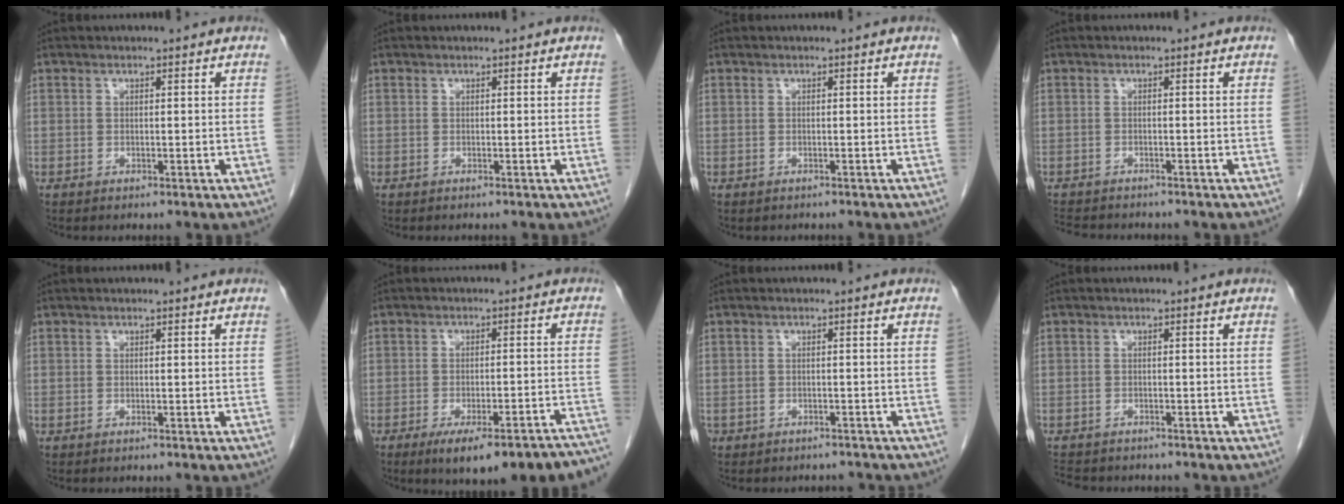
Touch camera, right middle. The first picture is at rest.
{"total": 0.0}
{"total": 0.0}
{"total": 5.0, "force": [-4.6, 1.2, 1.6], "torque": [-0.027, -0.011, -0.072]}
{"total": 0.0}
{"total": 16.4, "force": [-13.7, 1.9, 8.8], "torque": [-0.068, 0.007, -0.172]}
{"total": 3.9, "force": [-3.3, 1.9, 0.4], "torque": [-0.006, 0.009, -0.044]}
{"total": 6.1, "force": [-5.4, 2.1, 2.0], "torque": [-0.036, -0.007, -0.077]}